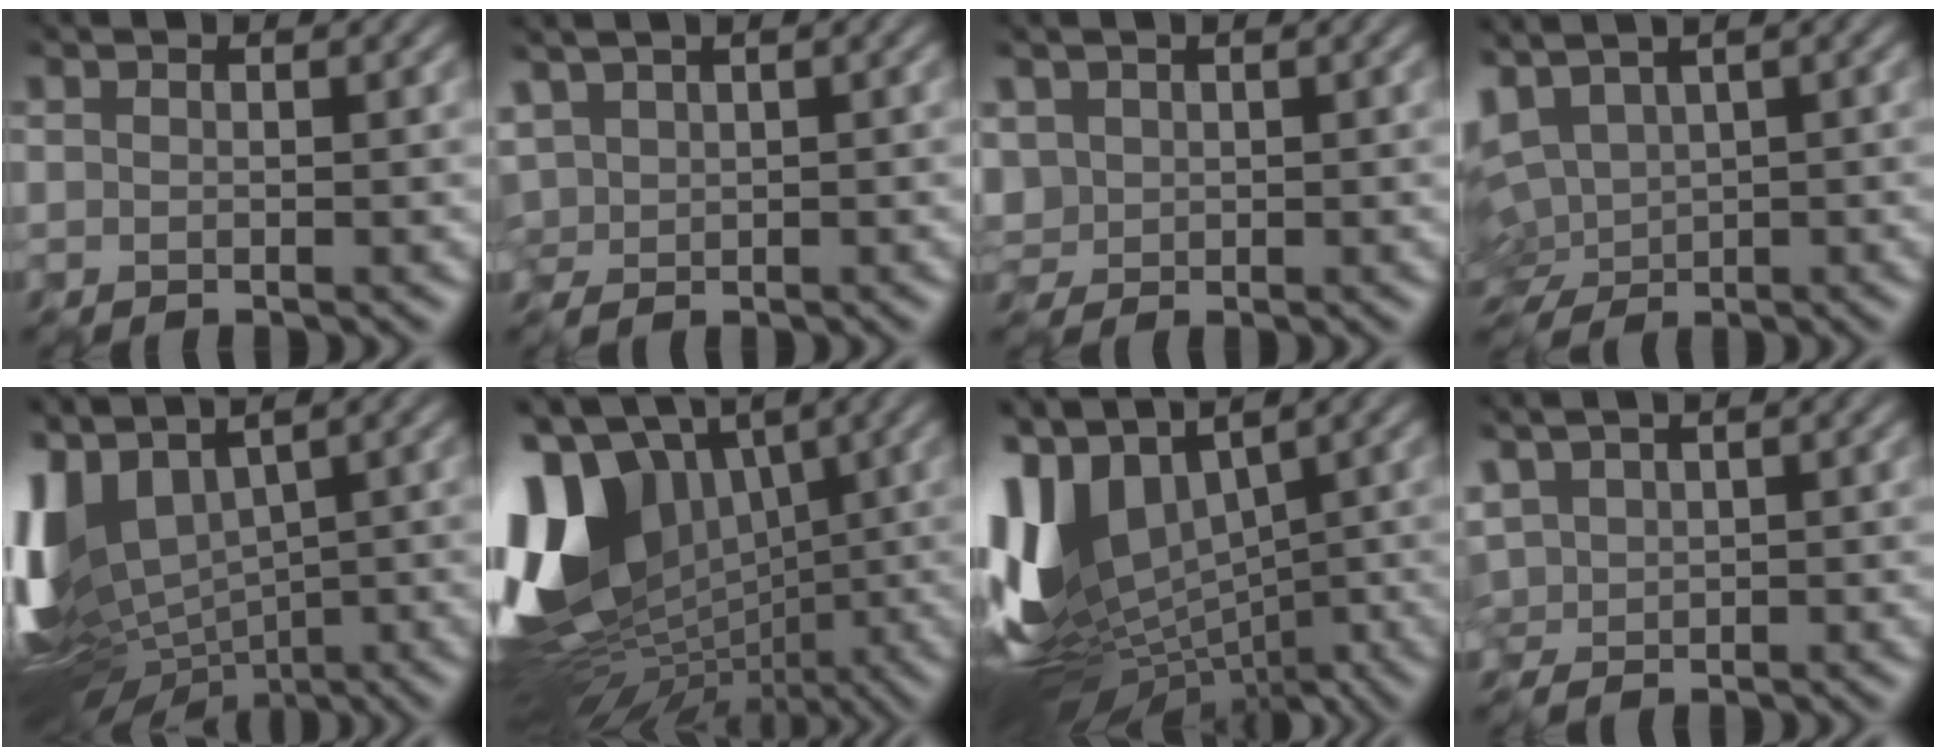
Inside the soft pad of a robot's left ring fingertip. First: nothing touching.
{"total": 1.6, "force": [0.5, 1.2, 0.8], "torque": [-0.024, 0.004, 0.014]}
{"total": 2.2, "force": [0.6, 2.0, 0.8], "torque": [-0.037, 0.009, 0.015]}
{"total": 5.3, "force": [0.3, 3.5, 4.0], "torque": [-0.093, -0.002, 0.011]}
{"total": 9.8, "force": [-0.7, 5.7, 7.9], "torque": [-0.193, -0.003, 0.005]}
{"total": 17.9, "force": [-0.1, 12.2, 13.2], "torque": [-0.238, 0.004, 0.018]}
{"total": 11.4, "force": [0.2, 6.9, 9.0], "torque": [-0.200, 0.007, 0.001]}
{"total": 1.9, "force": [0.6, 1.3, 1.2], "torque": [-0.031, 0.006, 0.016]}